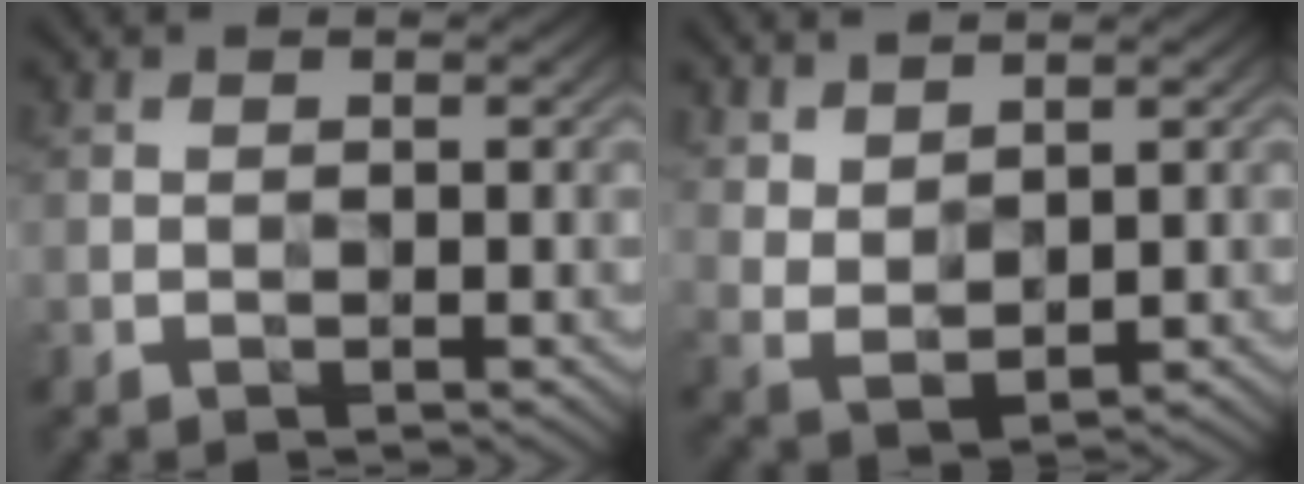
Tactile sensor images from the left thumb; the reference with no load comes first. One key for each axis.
{"total": 4.6, "fx": 3.6, "fy": 1.6, "fz": 2.3, "tx": -0.052, "ty": -0.009, "tz": 0.082}